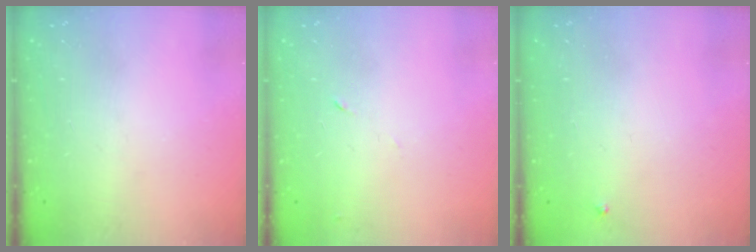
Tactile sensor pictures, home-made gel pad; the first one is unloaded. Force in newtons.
{"total": 5.2, "press": 5.1, "slide": 0.6}
{"total": 2.7, "press": 2.7, "slide": 0.3}